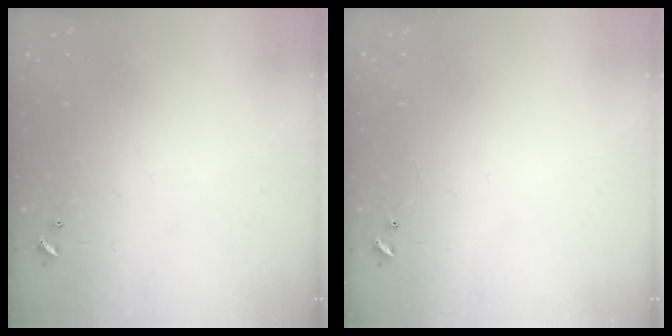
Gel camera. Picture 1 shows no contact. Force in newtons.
{"total": 4.7, "press": 4.7, "slide": 0.4}